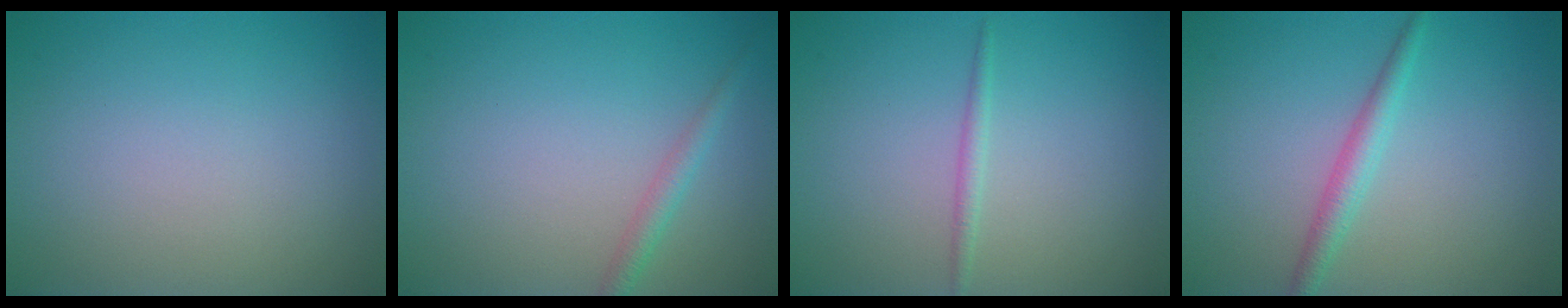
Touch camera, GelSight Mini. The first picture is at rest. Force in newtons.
{"total": 1.5, "press": 1.5, "slide": 0.1}
{"total": 1.0, "press": 1.0, "slide": 0.0}
{"total": 2.1, "press": 2.1, "slide": 0.1}